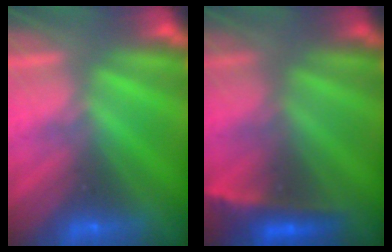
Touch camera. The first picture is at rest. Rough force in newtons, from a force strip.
{"total": 2.3}